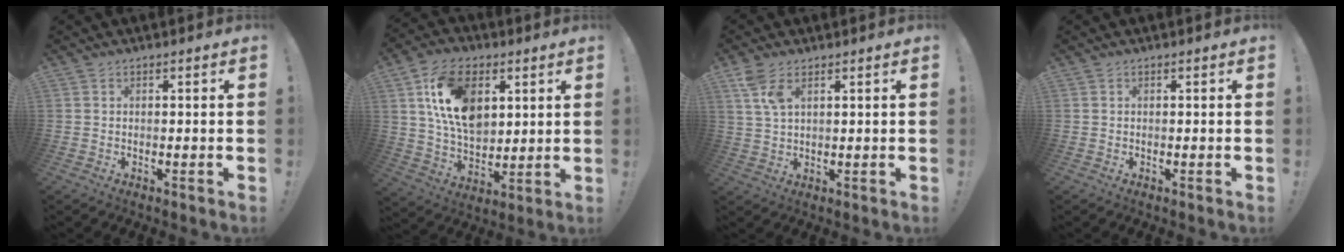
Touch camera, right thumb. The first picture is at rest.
{"total": 15.9, "force": [6.2, 10.8, 9.9], "torque": [-0.176, -0.015, 0.118]}
{"total": 6.2, "force": [3.5, 2.5, 4.5], "torque": [-0.098, -0.011, 0.064]}
{"total": 0.0}